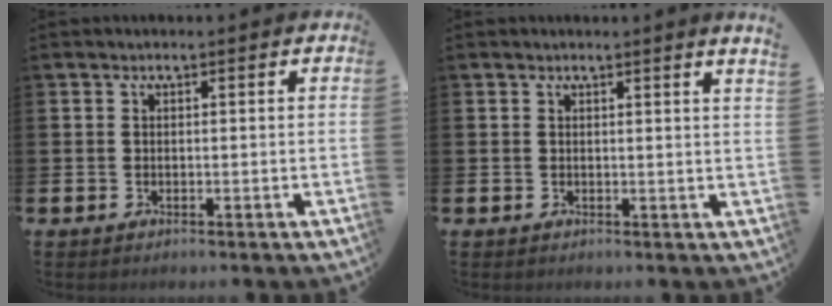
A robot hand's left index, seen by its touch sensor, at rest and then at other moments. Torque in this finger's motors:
{"motor_torque": [-0.74, -0.72, -0.07, 0.04]}